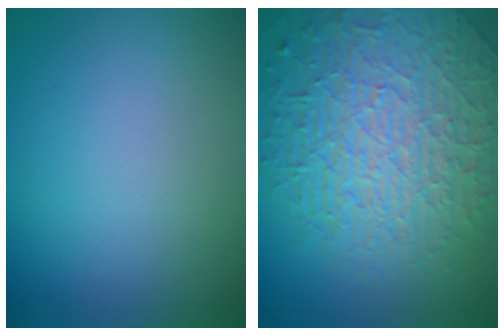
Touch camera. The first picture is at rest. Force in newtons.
{"total": 10.1, "press": 6.5, "slide": 7.7}